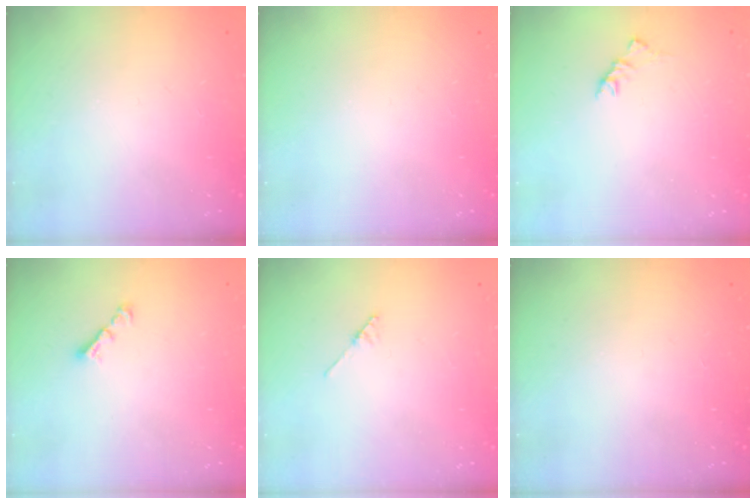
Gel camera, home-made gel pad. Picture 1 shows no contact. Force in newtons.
{"total": 0.0}
{"total": 3.0, "press": 2.9, "slide": 0.9}
{"total": 2.9, "press": 2.8, "slide": 0.6}
{"total": 2.1, "press": 2.1, "slide": 0.1}
{"total": 0.0}